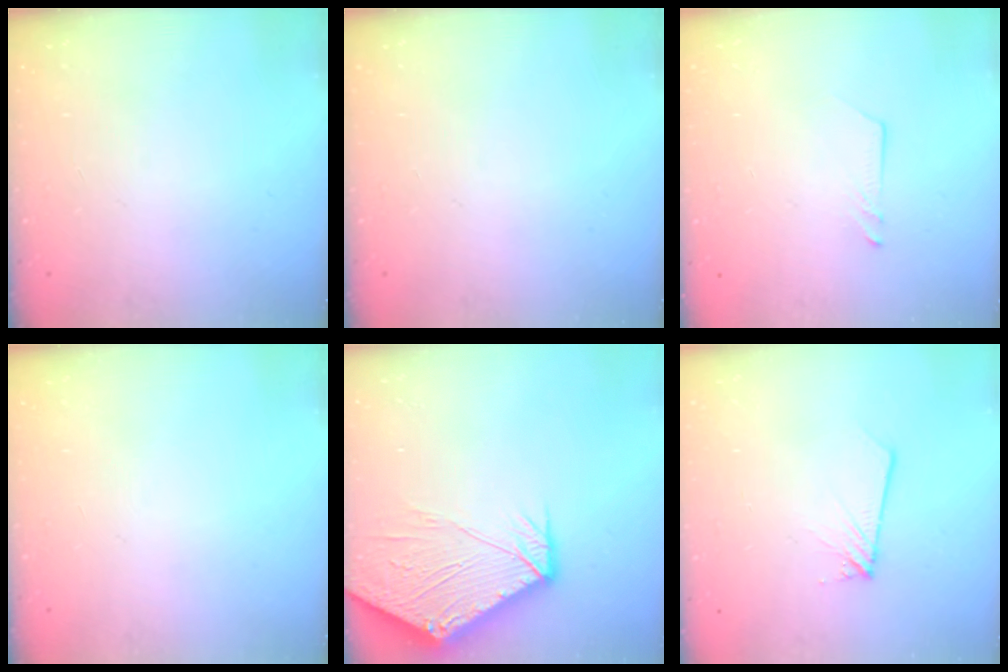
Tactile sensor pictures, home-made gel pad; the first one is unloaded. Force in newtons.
{"total": 0.0}
{"total": 1.2, "press": 1.2, "slide": 0.1}
{"total": 0.0}
{"total": 17.6, "press": 17.4, "slide": 2.3}
{"total": 1.7, "press": 1.7, "slide": 0.1}